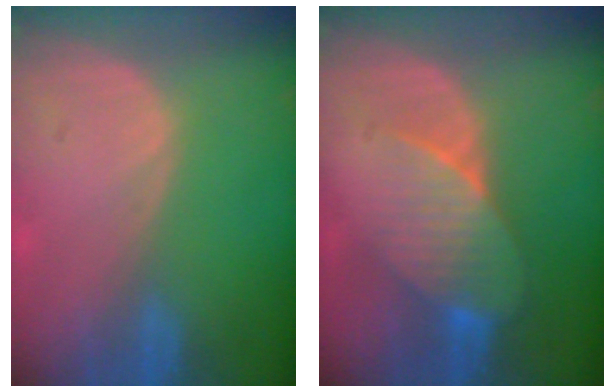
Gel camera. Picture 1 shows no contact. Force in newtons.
{"total": 7.6, "press": 6.9, "slide": 3.1}